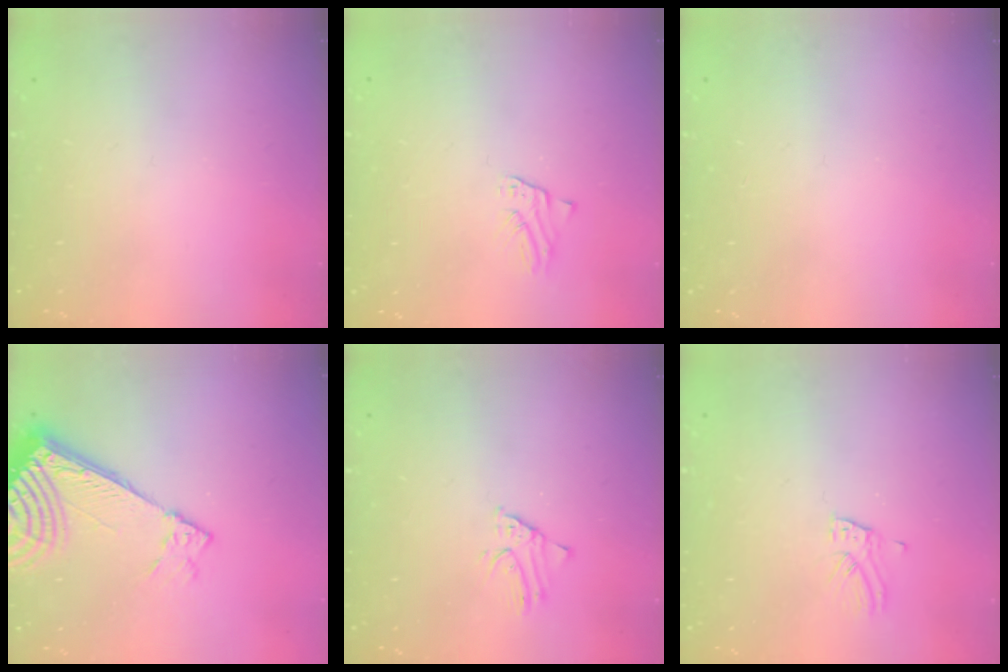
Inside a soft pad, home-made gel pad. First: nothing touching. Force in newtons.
{"total": 1.4, "press": 1.4, "slide": 0.0}
{"total": 2.5, "press": 2.4, "slide": 0.3}
{"total": 10.5, "press": 10.4, "slide": 1.4}
{"total": 1.5, "press": 1.5, "slide": 0.1}
{"total": 3.8, "press": 3.8, "slide": 0.2}